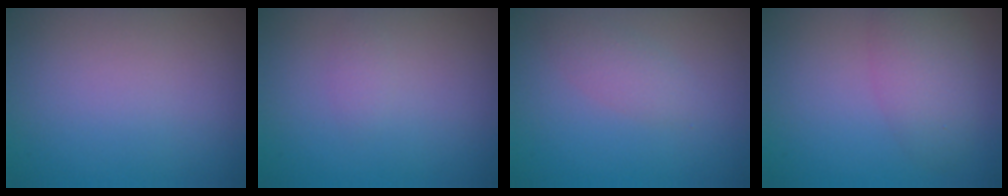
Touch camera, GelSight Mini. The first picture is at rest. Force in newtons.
{"total": 0.8, "press": 0.8, "slide": 0.0}
{"total": 1.9, "press": 1.9, "slide": 0.0}
{"total": 3.8, "press": 3.8, "slide": 0.1}